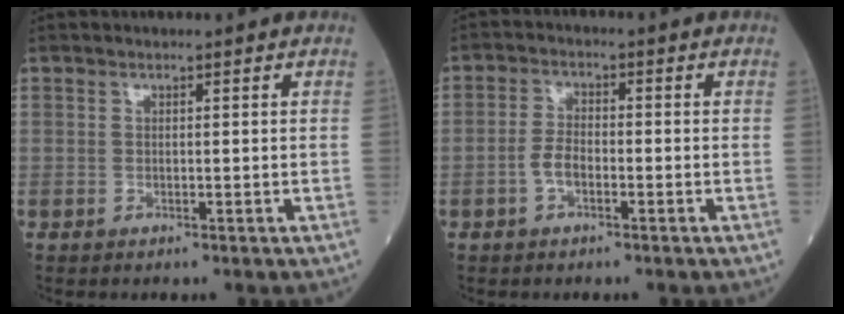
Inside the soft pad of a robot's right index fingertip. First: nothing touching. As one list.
[{"total": 3.3, "force": [-1.2, 1.6, 2.6], "torque": [-0.054, 0.007, -0.022]}]